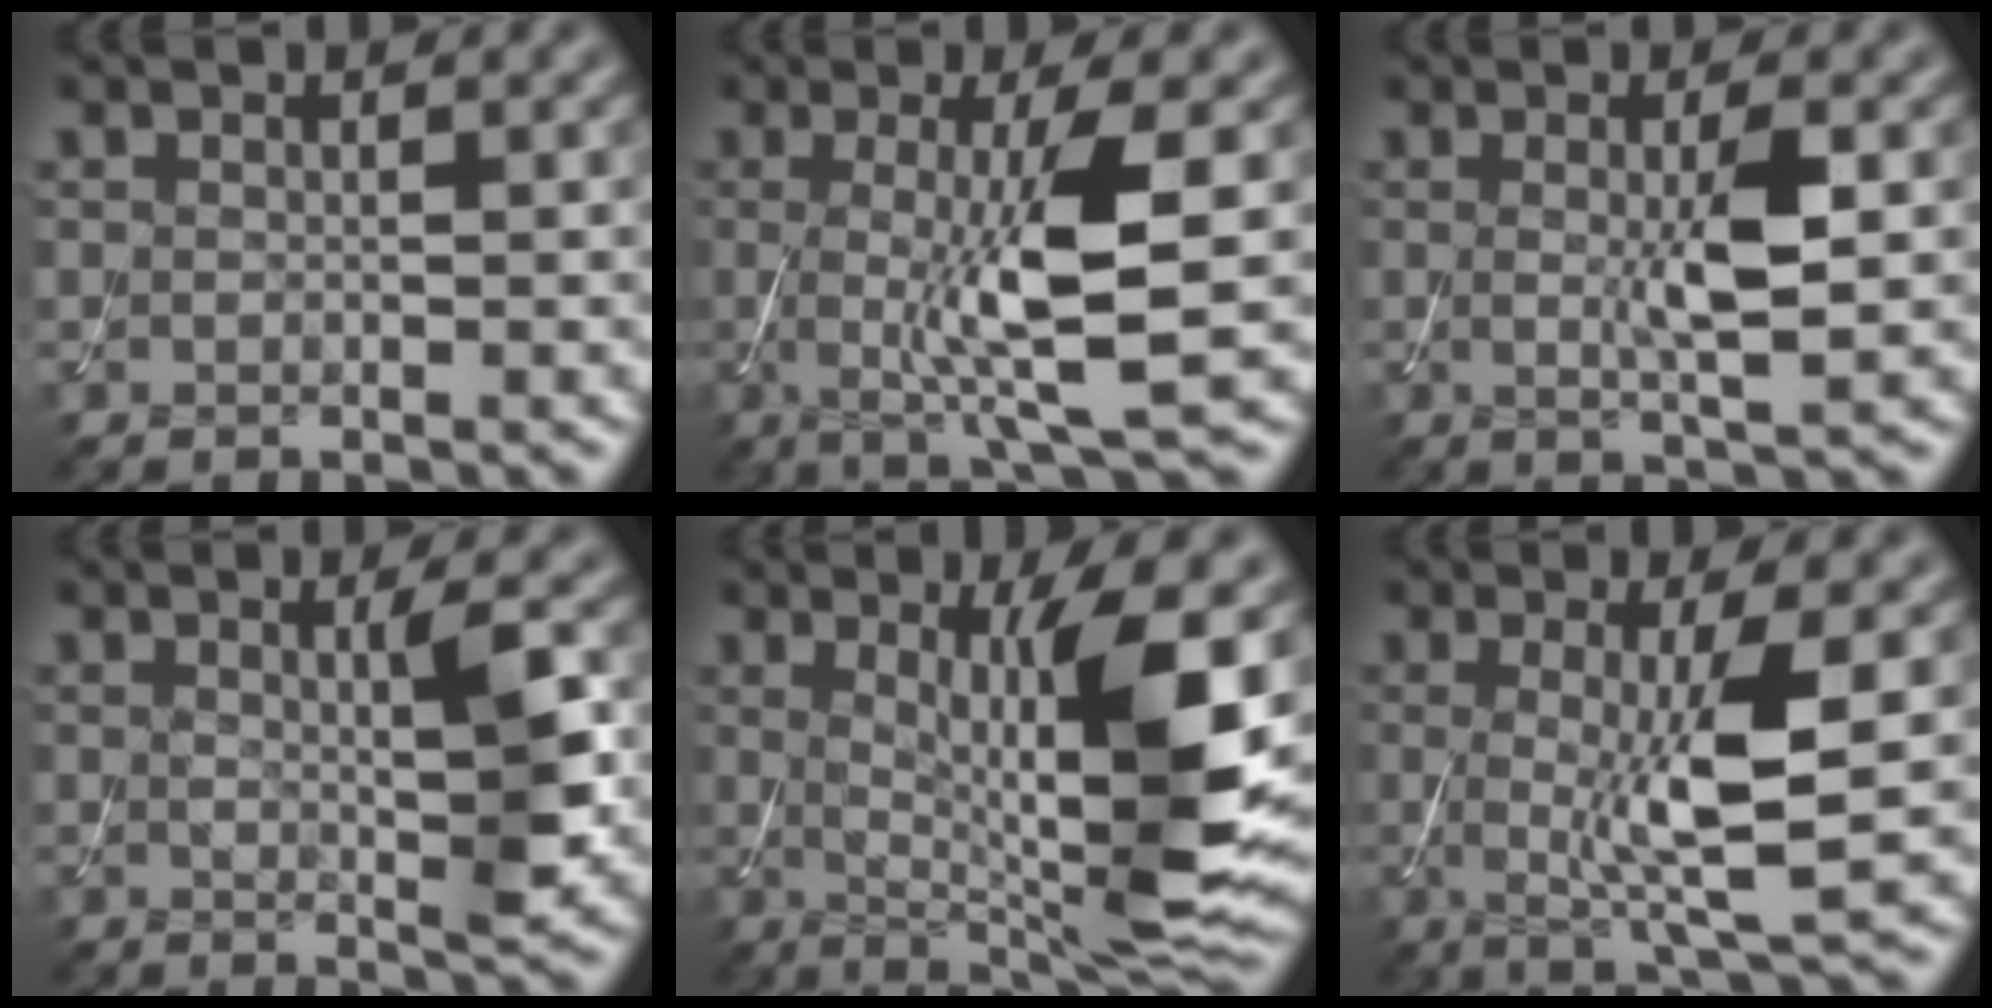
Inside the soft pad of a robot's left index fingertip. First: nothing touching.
{"total": 7.3, "force": [-0.2, 1.3, 7.2], "torque": [-0.119, -0.012, -0.001]}
{"total": 3.7, "force": [0.1, 0.6, 3.7], "torque": [-0.069, -0.007, 0.004]}
{"total": 3.6, "force": [0.6, 0.5, 3.5], "torque": [-0.052, -0.008, 0.009]}
{"total": 10.5, "force": [1.2, 2.0, 10.2], "torque": [-0.161, -0.016, 0.030]}
{"total": 6.5, "force": [0.0, 1.2, 6.4], "torque": [-0.111, -0.013, 0.003]}